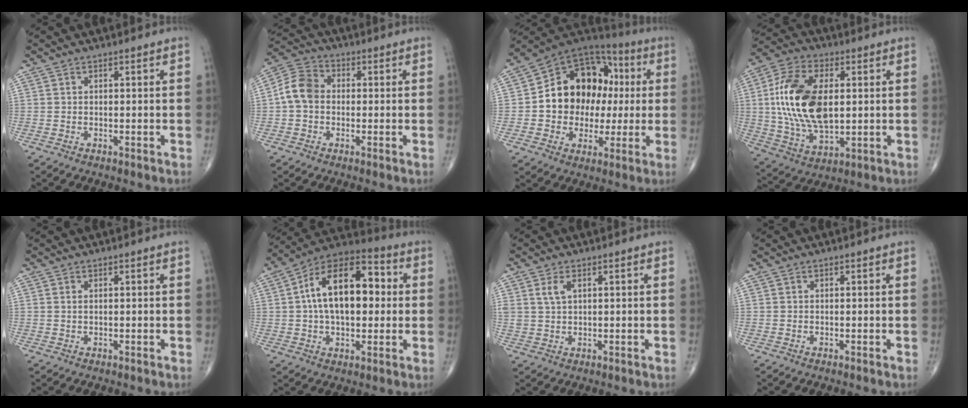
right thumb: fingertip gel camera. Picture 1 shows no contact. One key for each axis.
{"total": 7.2, "fx": -0.3, "fy": 5.7, "fz": 4.4, "tx": -0.077, "ty": 0.024, "tz": -0.018}
{"total": 18.9, "fx": 1.0, "fy": 14.6, "fz": 11.9, "tx": -0.133, "ty": 0.039, "tz": 0.017}
{"total": 19.0, "fx": 2.1, "fy": 10.5, "fz": 15.7, "tx": -0.306, "ty": -0.003, "tz": 0.043}
{"total": 0.5, "fx": 0.2, "fy": 0.2, "fz": 0.4, "tx": -0.012, "ty": 0.003, "tz": 0.007}
{"total": 19.1, "fx": 2.3, "fy": 10.6, "fz": 15.7, "tx": -0.238, "ty": 0.033, "tz": 0.031}
{"total": 3.0, "fx": 1.3, "fy": 1.5, "fz": 2.2, "tx": -0.046, "ty": -0.001, "tz": 0.032}
{"total": 0.0}